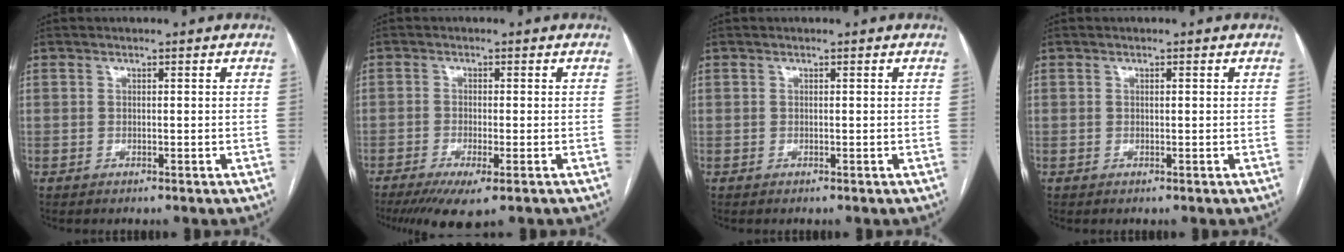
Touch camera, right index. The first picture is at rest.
{"total": 6.7, "force": [-4.2, 1.0, 5.2], "torque": [-0.083, -0.018, -0.067]}
{"total": 0.0}
{"total": 0.0}